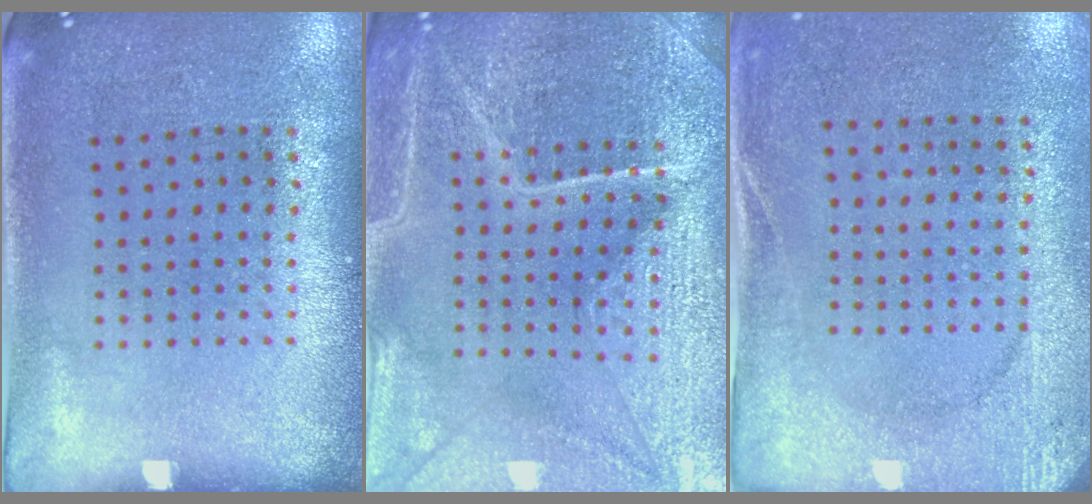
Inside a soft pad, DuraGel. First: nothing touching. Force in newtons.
{"total": 5.2, "press": 4.9, "slide": 1.8}
{"total": 2.6, "press": 2.4, "slide": 1.0}